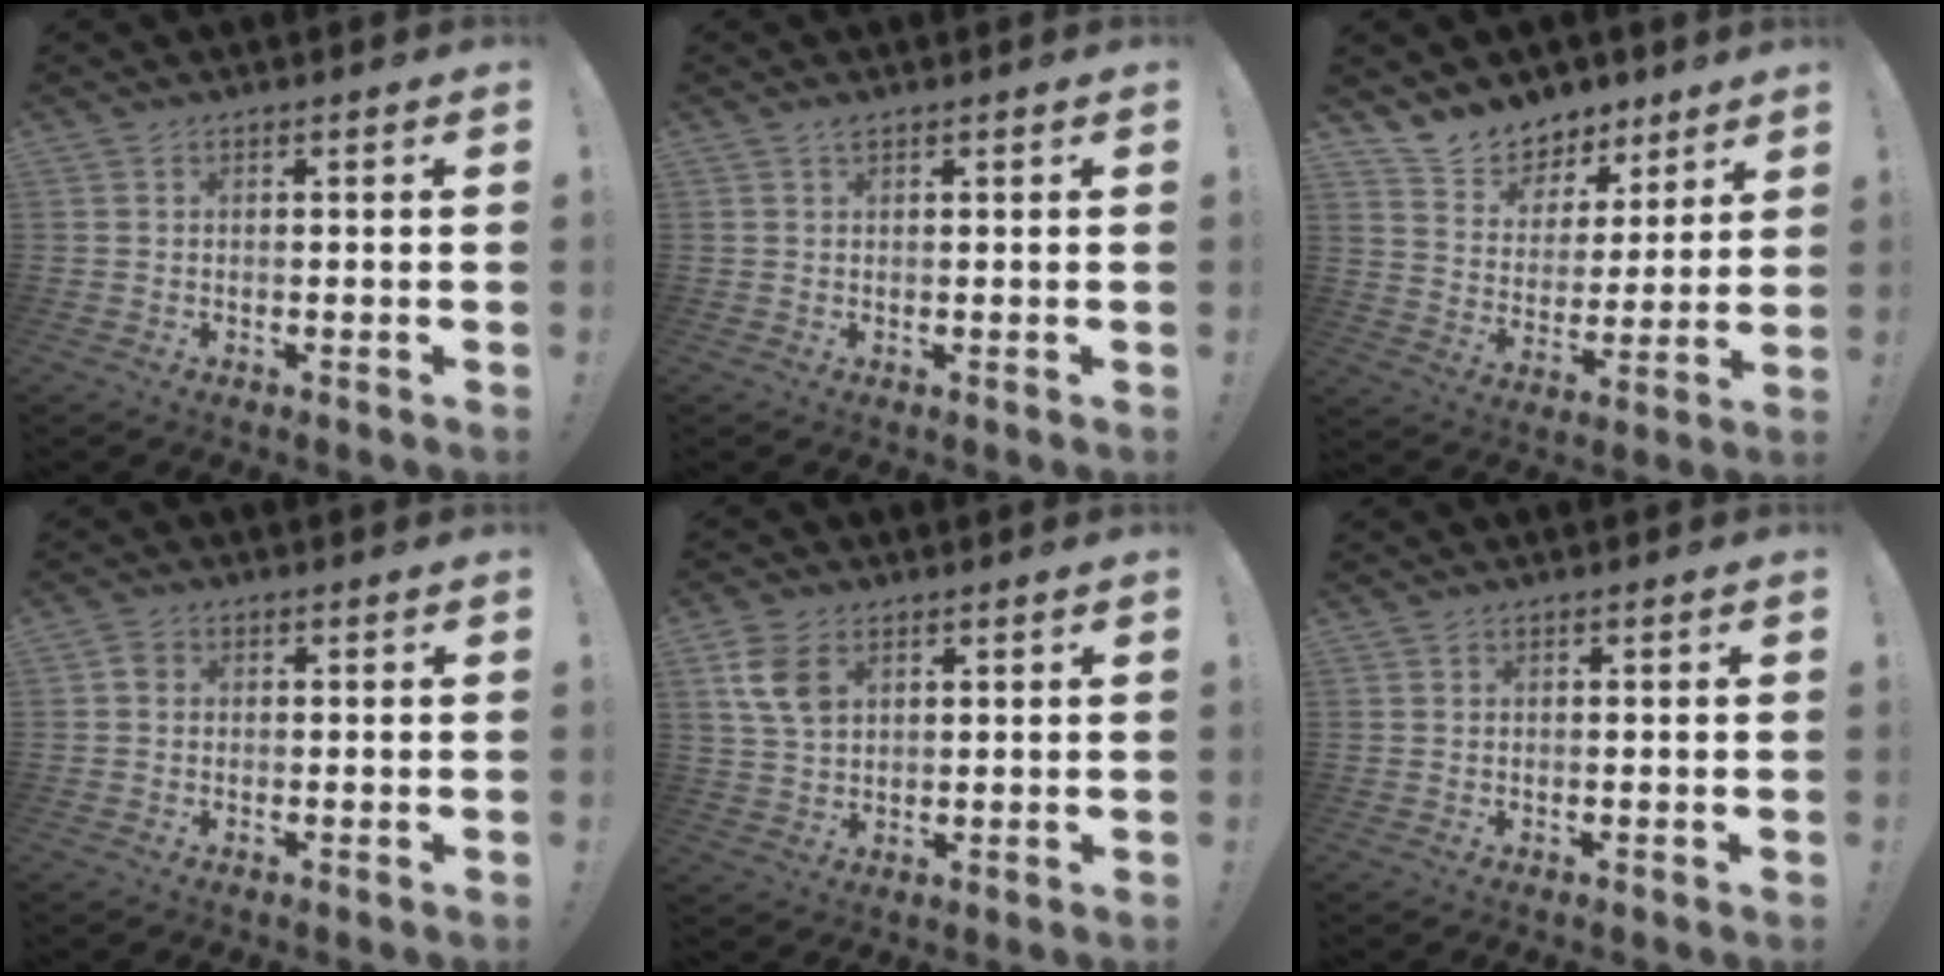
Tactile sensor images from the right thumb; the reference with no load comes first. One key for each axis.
{"total": 1.1, "fx": 0.9, "fy": 0.1, "fz": 0.6, "tx": -0.007, "ty": -0.002, "tz": 0.015}
{"total": 10.0, "fx": 8.2, "fy": 5.7, "fz": 1.0, "tx": -0.033, "ty": -0.068, "tz": 0.159}
{"total": 2.0, "fx": 0.0, "fy": 1.8, "fz": 0.9, "tx": -0.012, "ty": 0.005, "tz": 0.000}
{"total": 8.4, "fx": 3.4, "fy": 5.5, "fz": 5.3, "tx": -0.099, "ty": -0.007, "tz": 0.065}
{"total": 0.0}